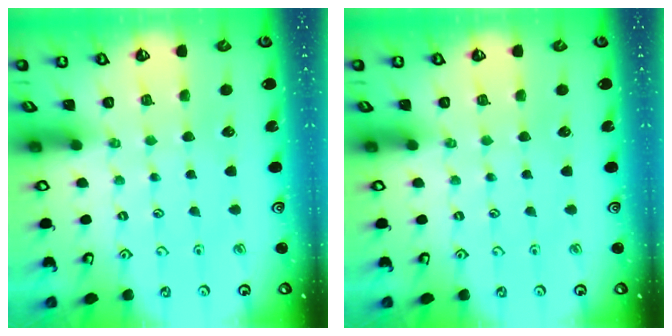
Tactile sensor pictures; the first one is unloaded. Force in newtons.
{"total": 0.0}